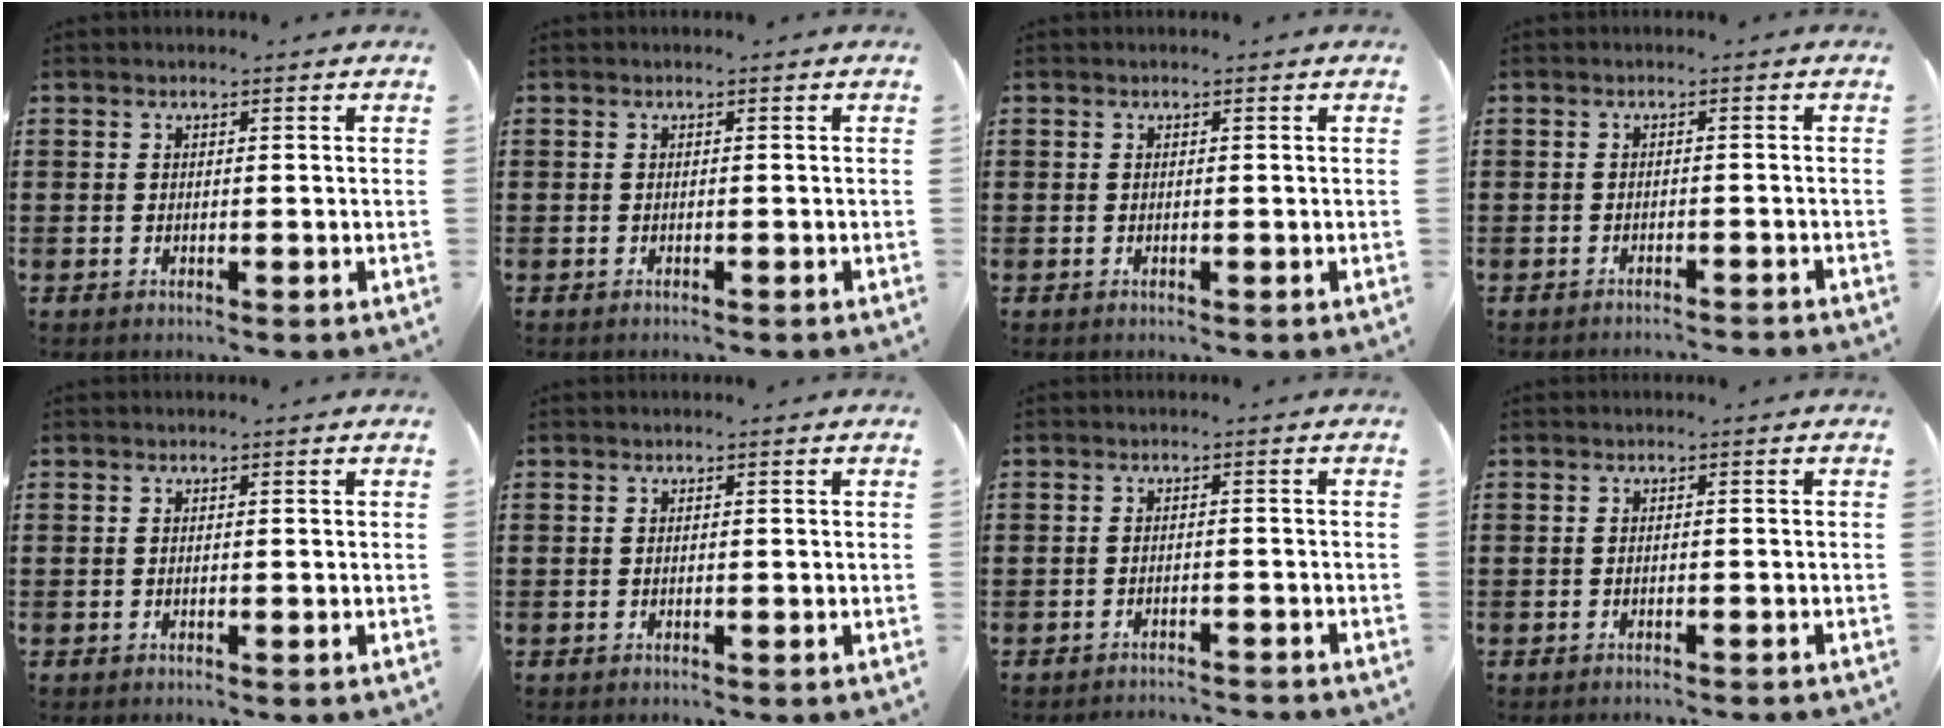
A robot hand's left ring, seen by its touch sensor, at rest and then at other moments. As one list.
[{"total": 0.0}, {"total": 0.0}, {"total": 1.1, "force": [-1.1, -0.2, 0.1], "torque": [0.000, 0.005, -0.023]}, {"total": 0.0}, {"total": 0.0}, {"total": 1.5, "force": [-1.5, -0.2, 0.1], "torque": [-0.001, 0.006, -0.032]}, {"total": 0.7, "force": [-0.7, -0.1, 0.2], "torque": [-0.005, -0.002, -0.013]}]